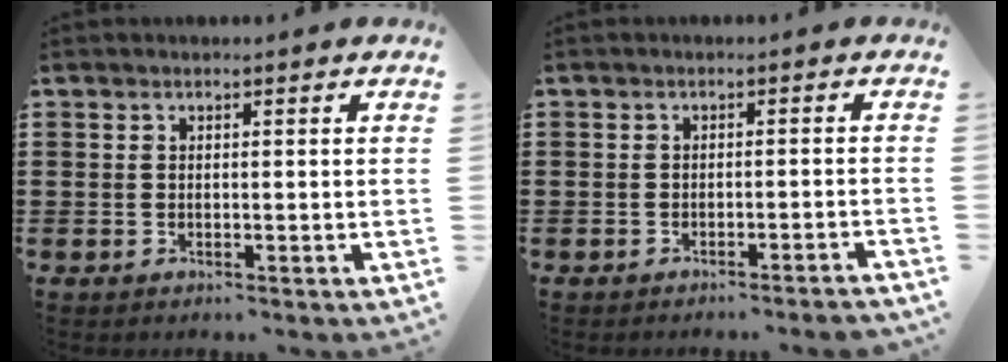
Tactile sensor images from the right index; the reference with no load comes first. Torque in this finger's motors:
{"motor_torque": [0.49, -0.46, -0.02, -0.06]}